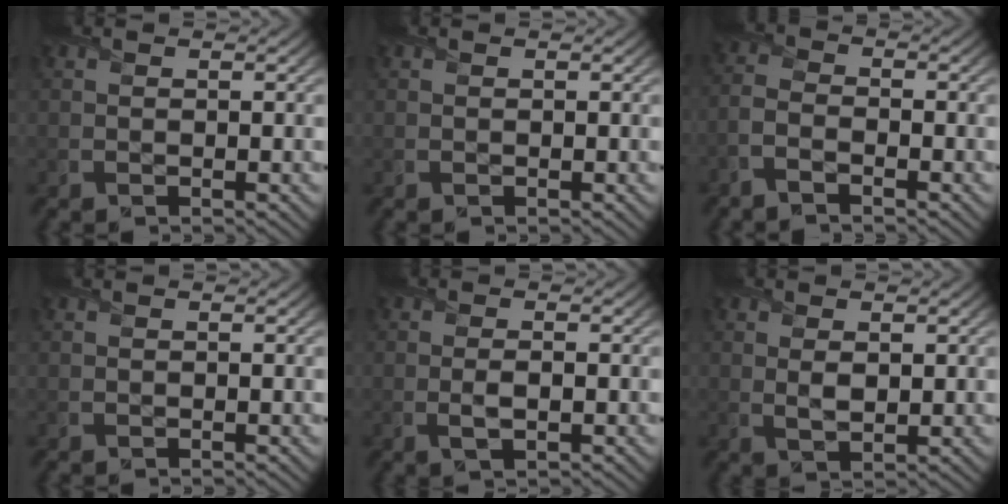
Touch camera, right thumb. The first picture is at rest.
{"total": 0.0}
{"total": 3.4, "force": [-2.6, 1.0, 1.9], "torque": [-0.050, -0.006, -0.067]}
{"total": 0.0}
{"total": 2.1, "force": [-0.5, 0.8, 1.9], "torque": [-0.042, -0.006, -0.008]}
{"total": 2.4, "force": [0.6, 1.2, 1.9], "torque": [-0.046, -0.007, 0.015]}